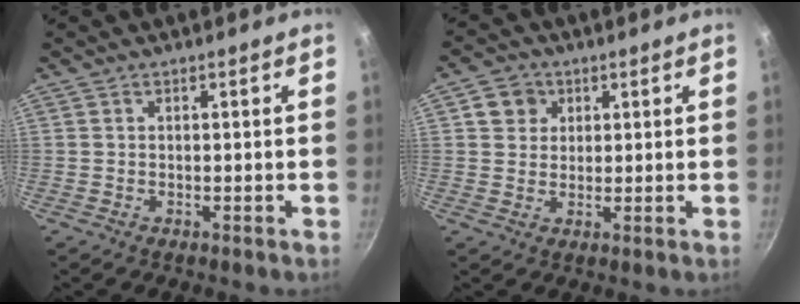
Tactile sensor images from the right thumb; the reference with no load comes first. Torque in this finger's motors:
{"motor_torque": [-0.07, 1.33, 0.13, -0.39, -0.02]}